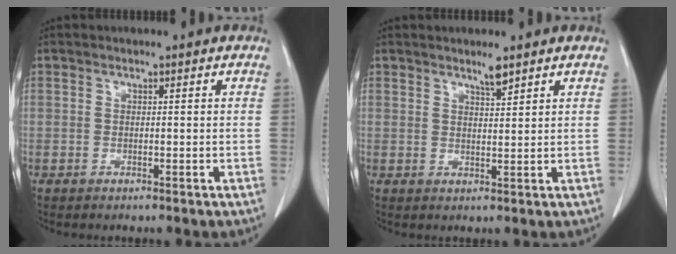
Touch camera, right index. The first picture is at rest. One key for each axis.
{"total": 2.3, "fx": 1.9, "fy": 0.0, "fz": 1.3, "tx": -0.026, "ty": -0.003, "tz": 0.034}